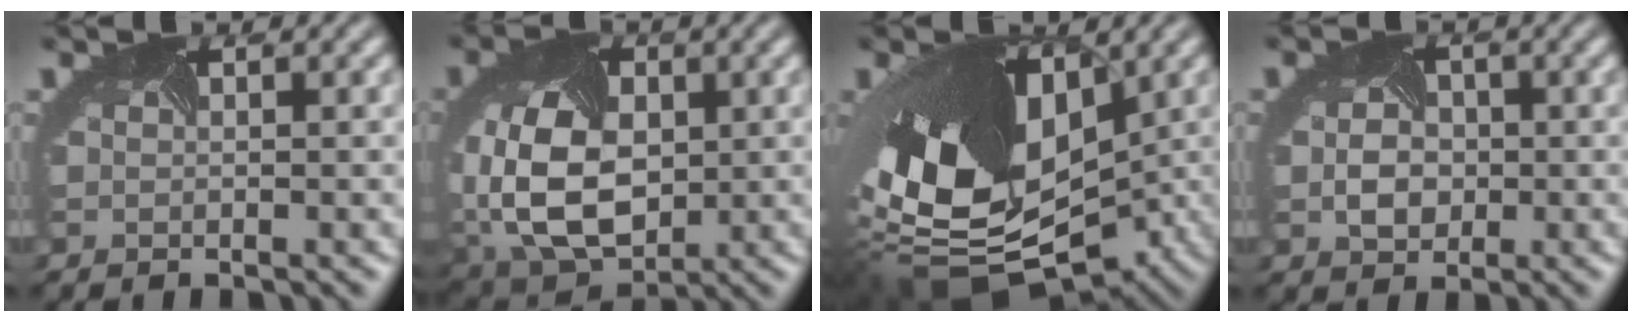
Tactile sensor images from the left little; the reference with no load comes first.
{"total": 10.3, "force": [-0.7, 7.3, 7.2], "torque": [-0.186, -0.022, -0.005]}
{"total": 16.5, "force": [-2.8, 10.3, 12.6], "torque": [-0.246, -0.039, -0.021]}
{"total": 2.5, "force": [-0.3, 2.2, 1.1], "torque": [-0.032, -0.001, -0.011]}